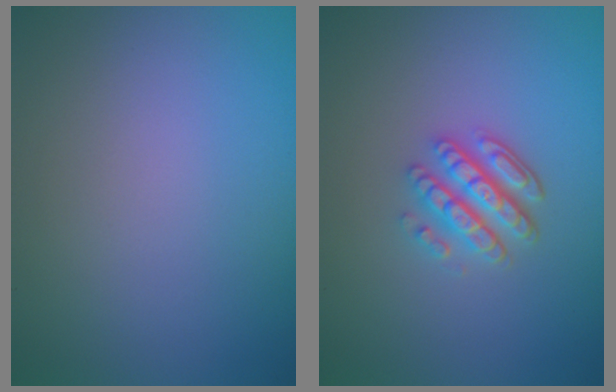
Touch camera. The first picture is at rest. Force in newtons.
{"total": 3.5, "press": 3.1, "slide": 1.7}